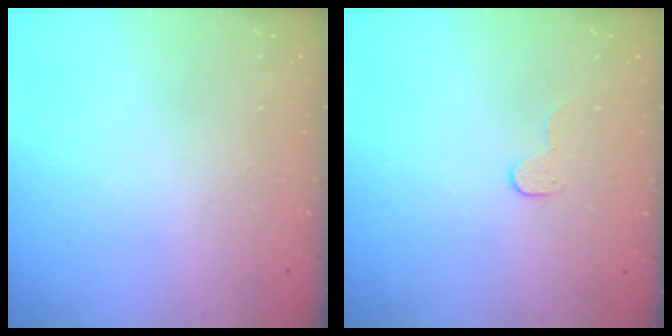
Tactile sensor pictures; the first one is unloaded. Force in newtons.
{"total": 5.7, "press": 5.7, "slide": 0.2}